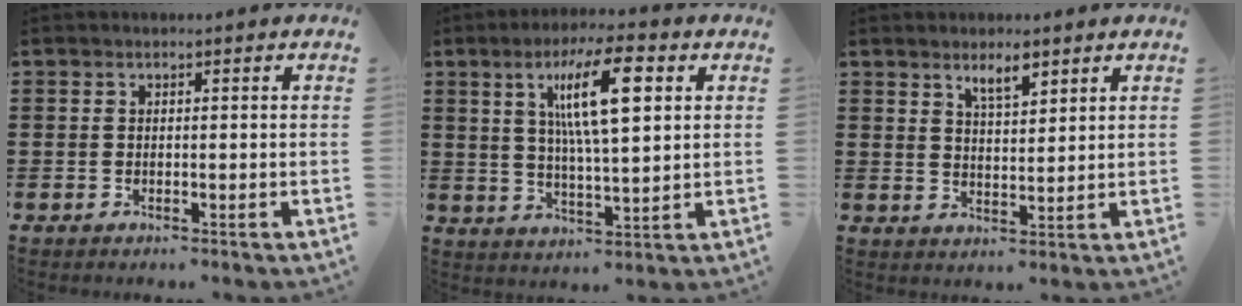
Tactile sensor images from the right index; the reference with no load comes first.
{"total": 11.0, "force": [3.9, 2.3, 10.0], "torque": [-0.184, 0.005, 0.061]}
{"total": 3.6, "force": [2.7, 1.0, 2.2], "torque": [-0.032, -0.003, 0.044]}